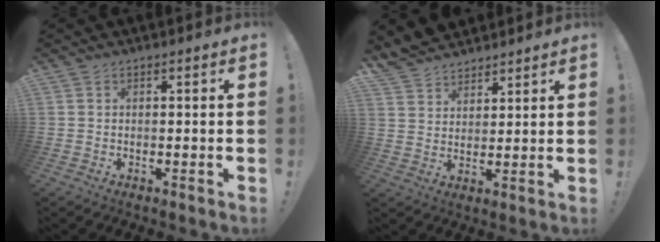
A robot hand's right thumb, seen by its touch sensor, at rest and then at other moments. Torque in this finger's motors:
{"motor_torque": [0.23, 1.99, 0.17, 0.17, 0.04]}